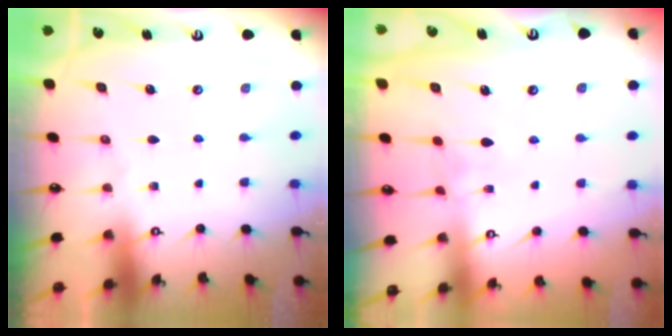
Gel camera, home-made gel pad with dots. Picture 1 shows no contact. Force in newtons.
{"total": 3.2, "press": 3.2, "slide": 0.1}